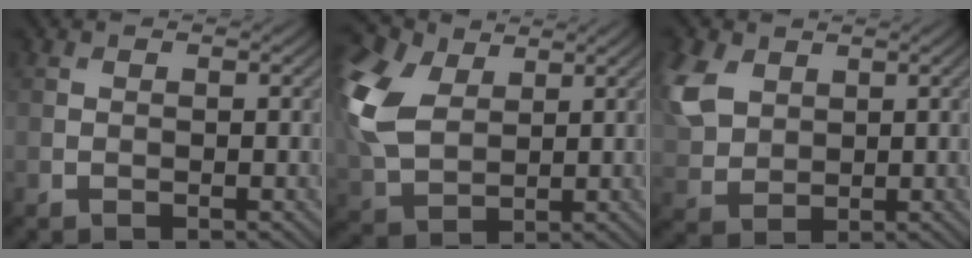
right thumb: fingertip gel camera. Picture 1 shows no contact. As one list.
[{"total": 12.0, "force": [4.2, 7.6, 8.2], "torque": [-0.247, 0.024, 0.086]}, {"total": 7.9, "force": [3.1, 5.5, 4.8], "torque": [-0.160, 0.018, 0.065]}]